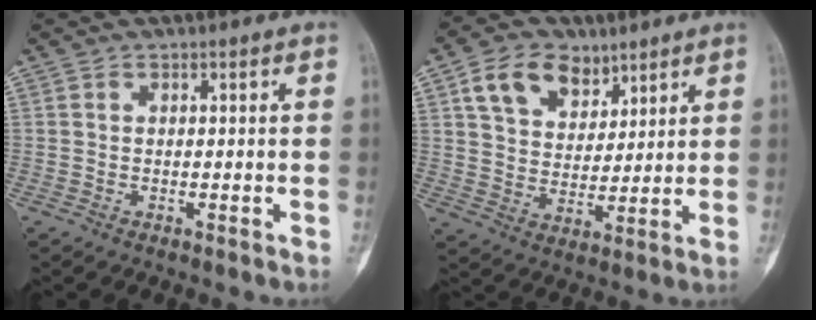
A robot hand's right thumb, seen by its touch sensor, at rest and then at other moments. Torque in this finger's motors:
{"motor_torque": [0.00, 0.74, 0.49, 0.78, -0.02]}